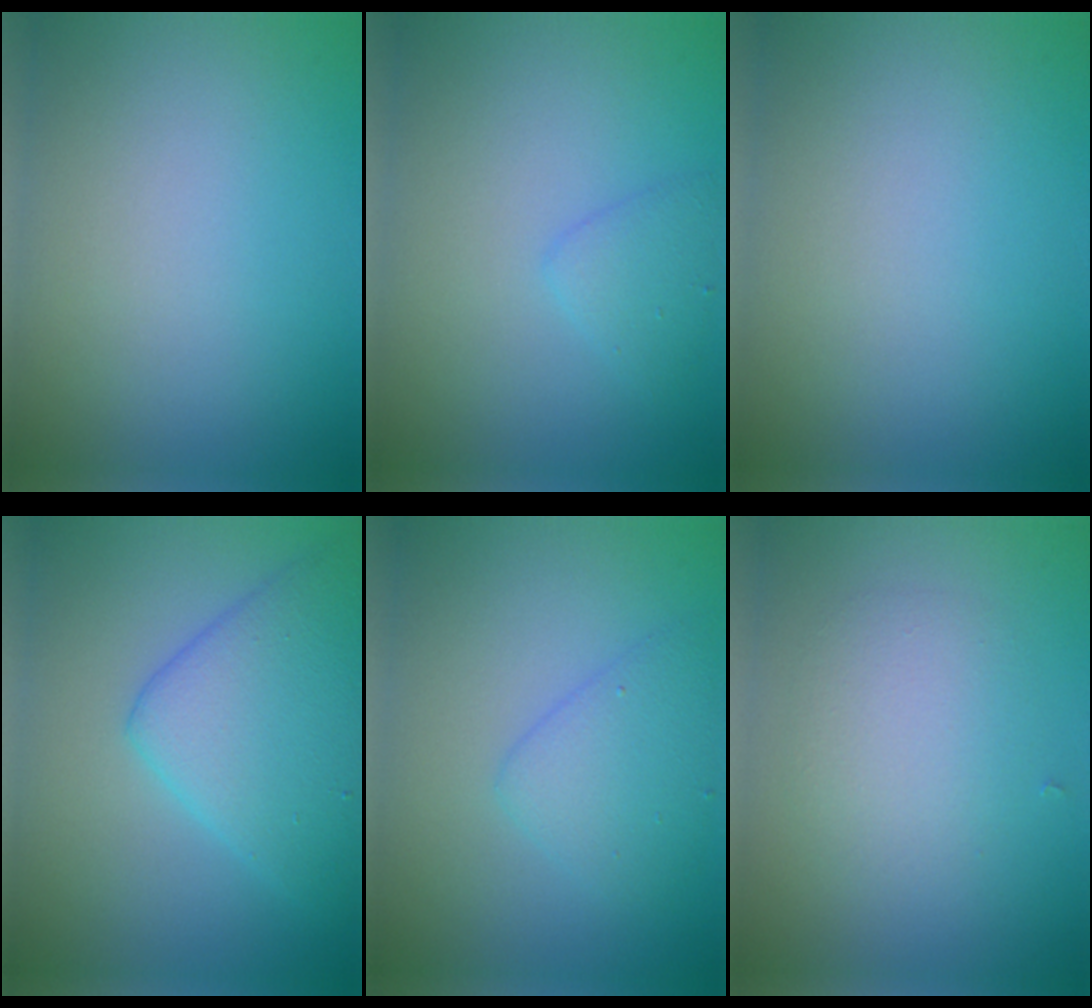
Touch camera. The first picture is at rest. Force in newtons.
{"total": 1.7, "press": 1.6, "slide": 0.1}
{"total": 0.0}
{"total": 6.7, "press": 6.7, "slide": 0.1}
{"total": 3.0, "press": 3.0, "slide": 0.2}
{"total": 3.0, "press": 3.0, "slide": 0.1}